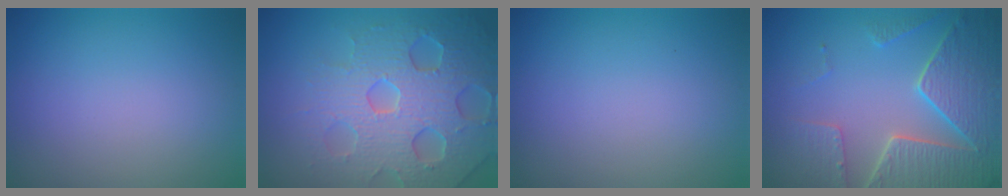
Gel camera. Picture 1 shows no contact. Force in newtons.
{"total": 7.3, "press": 7.2, "slide": 1.5}
{"total": 0.0}
{"total": 7.2, "press": 5.7, "slide": 4.5}